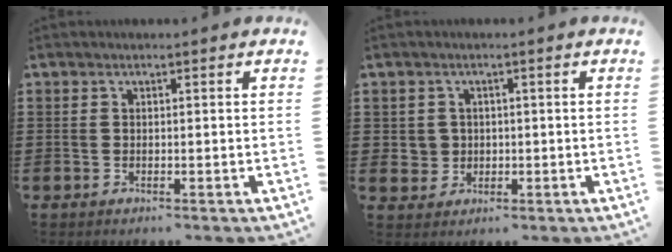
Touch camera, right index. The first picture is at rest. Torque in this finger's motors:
{"motor_torque": [0.02, 0.01, 0.00, 0.00]}